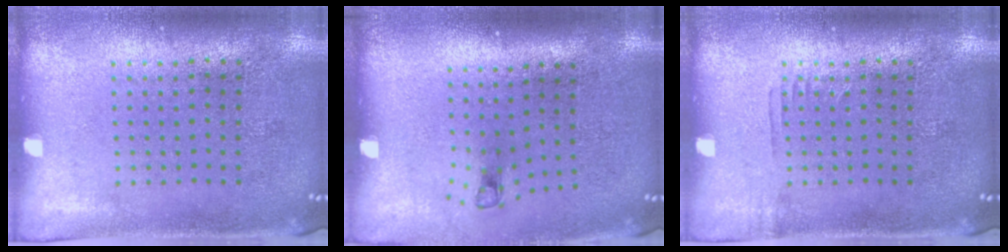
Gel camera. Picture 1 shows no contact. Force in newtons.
{"total": 0.8, "press": 0.4, "slide": 0.7}
{"total": 0.6, "press": 0.6, "slide": 0.2}